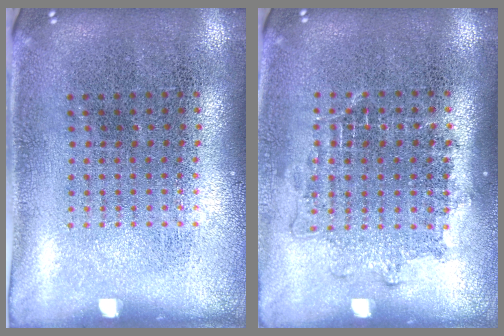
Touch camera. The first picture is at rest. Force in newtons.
{"total": 1.2, "press": 1.1, "slide": 0.6}